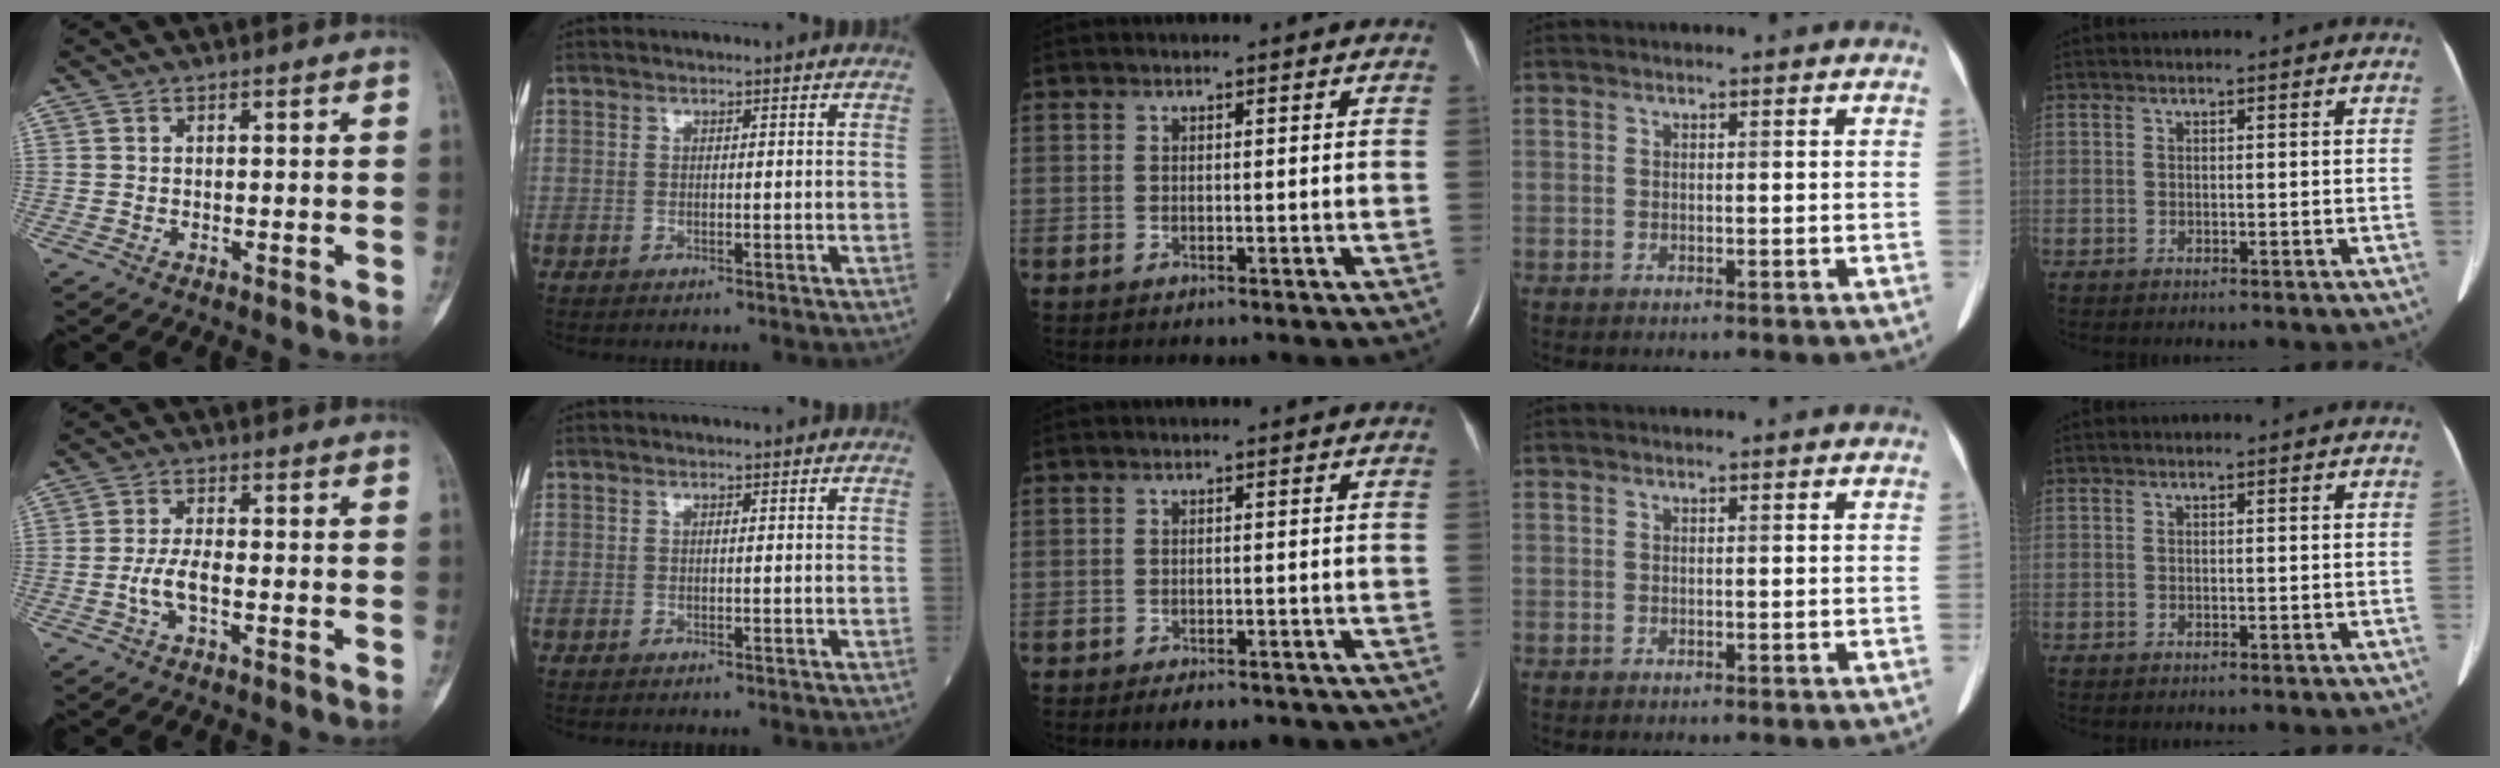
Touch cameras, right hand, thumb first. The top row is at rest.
{"thumb": {"total": 4.2, "force": [-1.3, 1.5, 3.7], "torque": [-0.083, 0.012, -0.027]}, "middle": {"total": 6.0, "force": [-5.0, 2.2, 2.6], "torque": [-0.029, 0.000, -0.051]}}